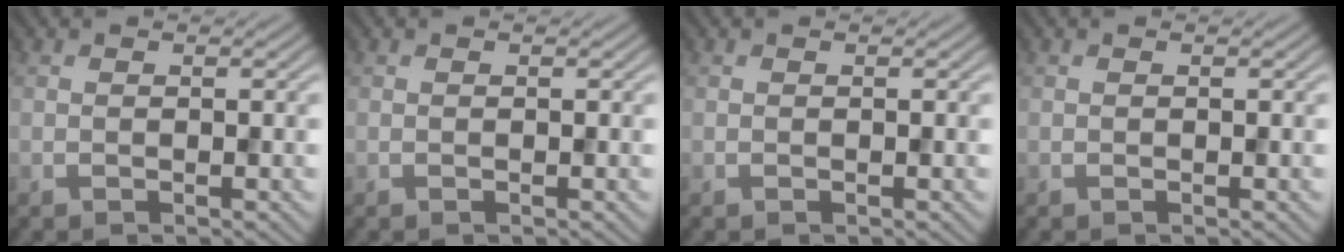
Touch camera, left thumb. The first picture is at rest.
{"total": 0.0}
{"total": 0.0}
{"total": 0.0}